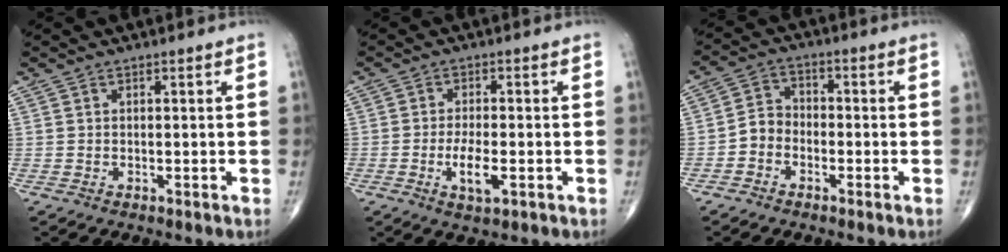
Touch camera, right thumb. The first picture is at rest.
{"total": 5.3, "force": [-1.6, 2.0, 4.7], "torque": [-0.087, -0.002, -0.026]}
{"total": 5.0, "force": [-2.1, 4.0, 2.1], "torque": [-0.021, 0.025, -0.051]}